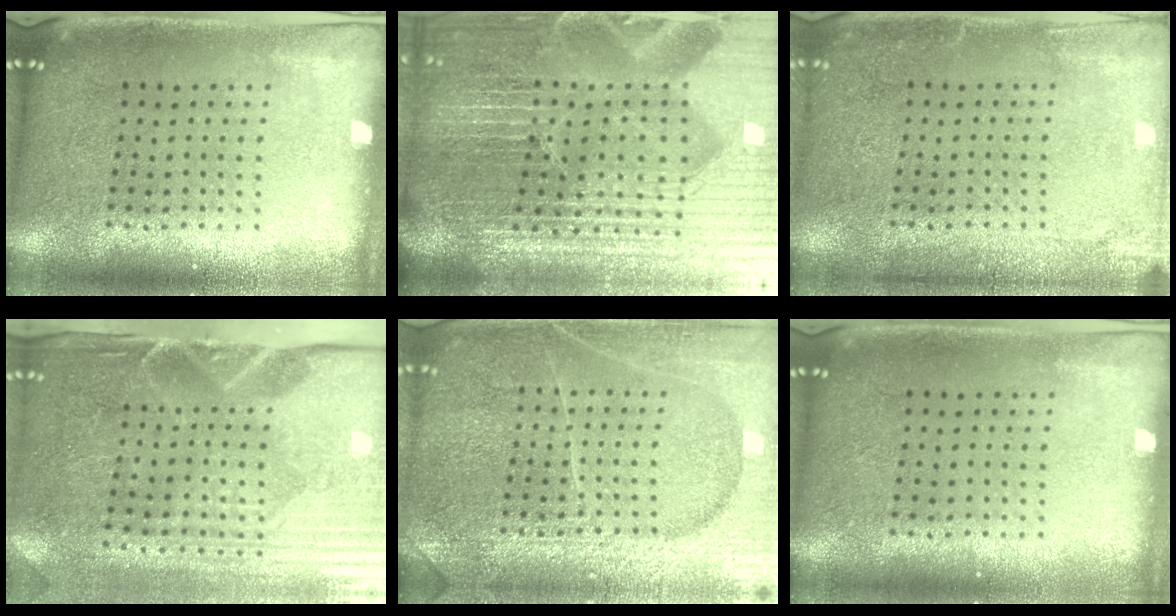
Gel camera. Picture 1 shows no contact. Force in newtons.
{"total": 7.2, "press": 6.3, "slide": 3.4}
{"total": 2.1, "press": 2.1, "slide": 0.2}
{"total": 4.8, "press": 4.2, "slide": 2.4}
{"total": 6.7, "press": 6.6, "slide": 0.9}
{"total": 0.0}